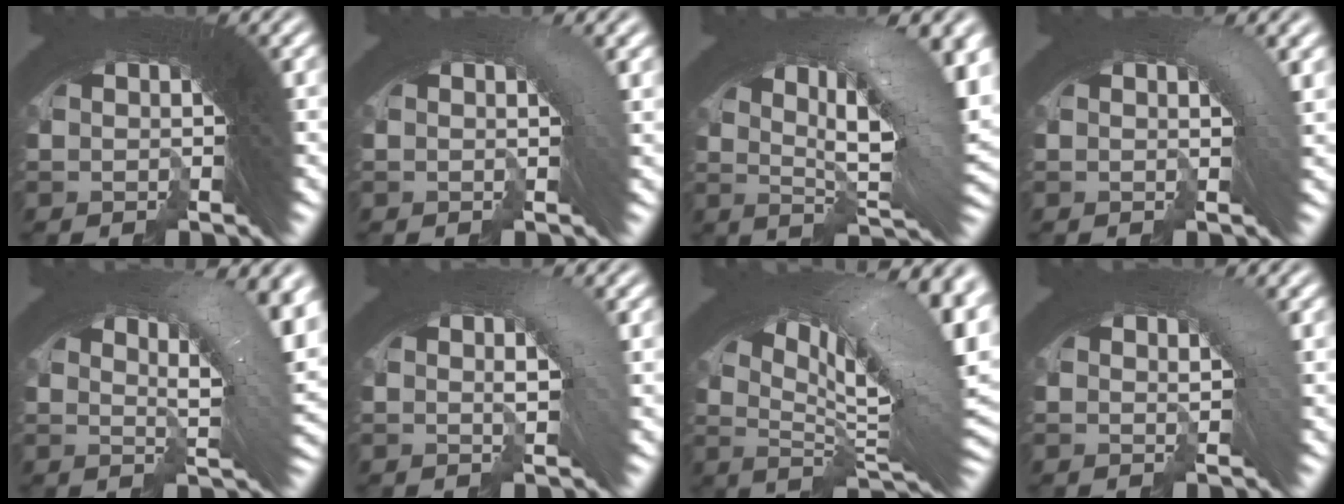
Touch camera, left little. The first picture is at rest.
{"total": 1.7, "force": [0.2, 0.4, 1.6], "torque": [-0.020, 0.005, -0.002]}
{"total": 10.6, "force": [1.2, 4.2, 9.7], "torque": [-0.130, 0.009, 0.008]}
{"total": 2.3, "force": [0.4, 0.5, 2.2], "torque": [-0.026, 0.007, -0.001]}
{"total": 8.2, "force": [1.7, 2.9, 7.4], "torque": [-0.093, 0.015, 0.016]}
{"total": 2.7, "force": [-0.1, 0.9, 2.6], "torque": [-0.035, 0.003, -0.005]}
{"total": 13.6, "force": [1.7, 5.6, 12.3], "torque": [-0.160, 0.011, 0.015]}
{"total": 2.1, "force": [0.1, 0.7, 2.0], "torque": [-0.030, 0.000, 0.001]}